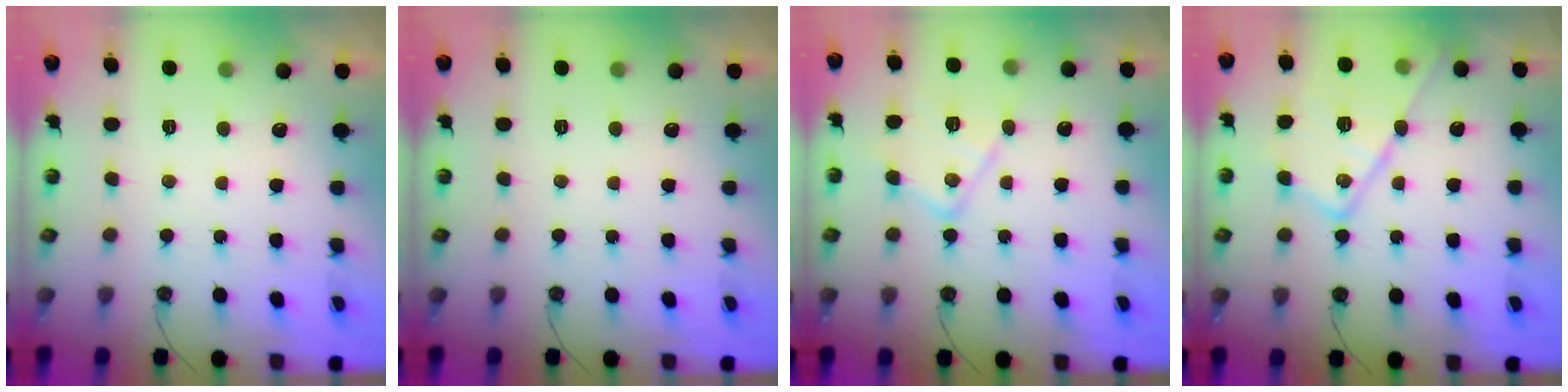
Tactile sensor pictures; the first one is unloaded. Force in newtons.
{"total": 0.0}
{"total": 13.6, "press": 13.6, "slide": 0.9}
{"total": 18.1, "press": 18.0, "slide": 1.6}